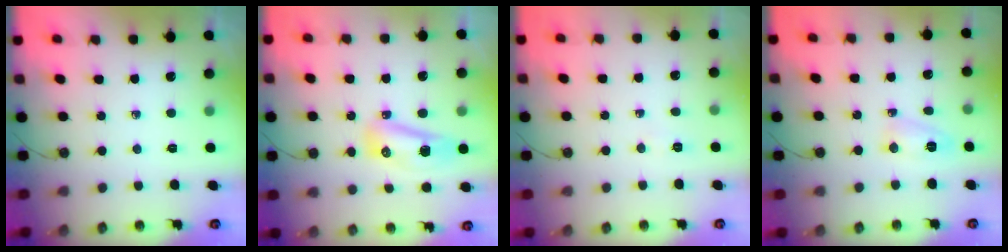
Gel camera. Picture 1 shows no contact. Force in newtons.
{"total": 14.9, "press": 10.5, "slide": 10.6}
{"total": 17.7, "press": 5.5, "slide": 16.8}
{"total": 3.8, "press": 3.6, "slide": 1.0}